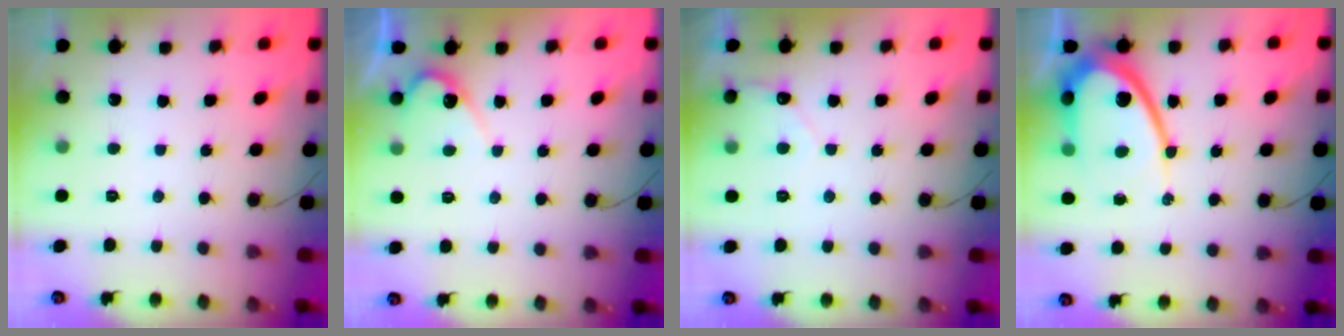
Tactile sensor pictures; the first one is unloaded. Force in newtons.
{"total": 4.4, "press": 4.4, "slide": 0.4}
{"total": 4.0, "press": 3.9, "slide": 0.3}
{"total": 14.8, "press": 14.7, "slide": 1.3}